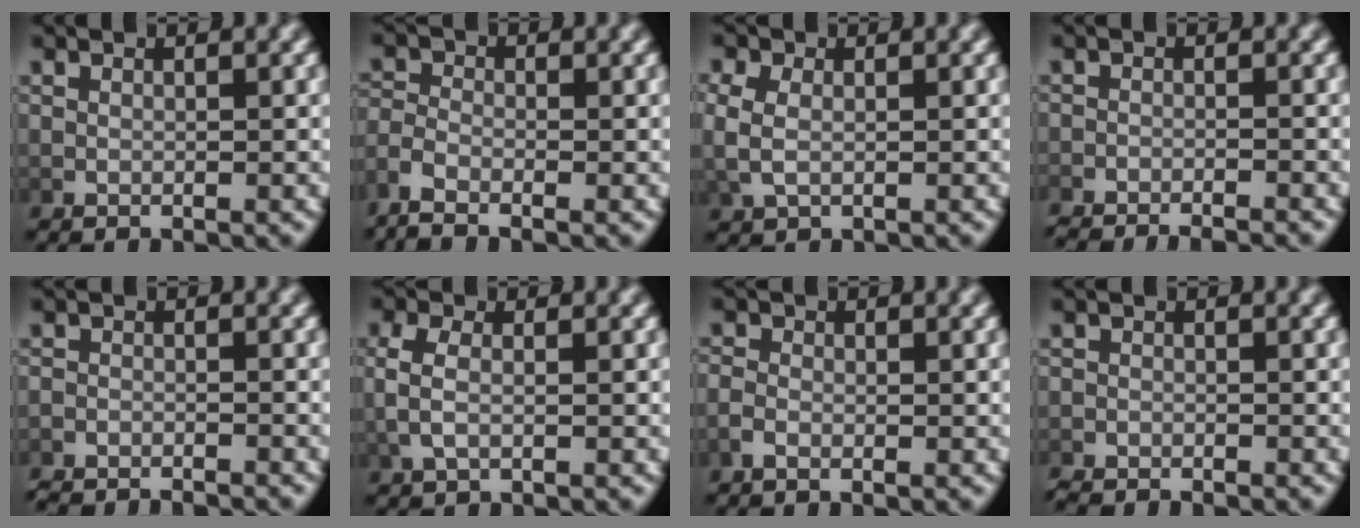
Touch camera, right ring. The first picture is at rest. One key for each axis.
{"total": 2.5, "fx": -1.7, "fy": 1.2, "fz": 1.4, "tx": -0.040, "ty": -0.012, "tz": -0.027}
{"total": 2.8, "fx": 0.5, "fy": 2.2, "fz": 1.8, "tx": -0.051, "ty": -0.006, "tz": 0.017}
{"total": 5.3, "fx": -5.1, "fy": 1.0, "fz": 0.7, "tx": 0.001, "ty": -0.007, "tz": -0.083}
{"total": 4.1, "fx": -4.0, "fy": 0.7, "fz": 0.3, "tx": -0.001, "ty": -0.013, "tz": -0.064}
{"total": 2.5, "fx": 0.1, "fy": 1.3, "fz": 2.1, "tx": -0.057, "ty": -0.005, "tz": 0.008}
{"total": 1.2, "fx": -0.7, "fy": 0.7, "fz": 0.6, "tx": -0.015, "ty": -0.004, "tz": -0.016}
{"total": 2.0, "fx": -2.0, "fy": 0.4, "fz": 0.1, "tx": -0.003, "ty": -0.010, "tz": -0.032}